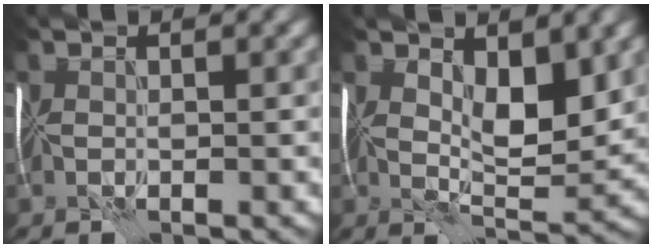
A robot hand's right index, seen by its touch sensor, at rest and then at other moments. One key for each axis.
{"total": 5.5, "fx": 2.0, "fy": 2.4, "fz": 4.5, "tx": -0.075, "ty": -0.010, "tz": 0.038}